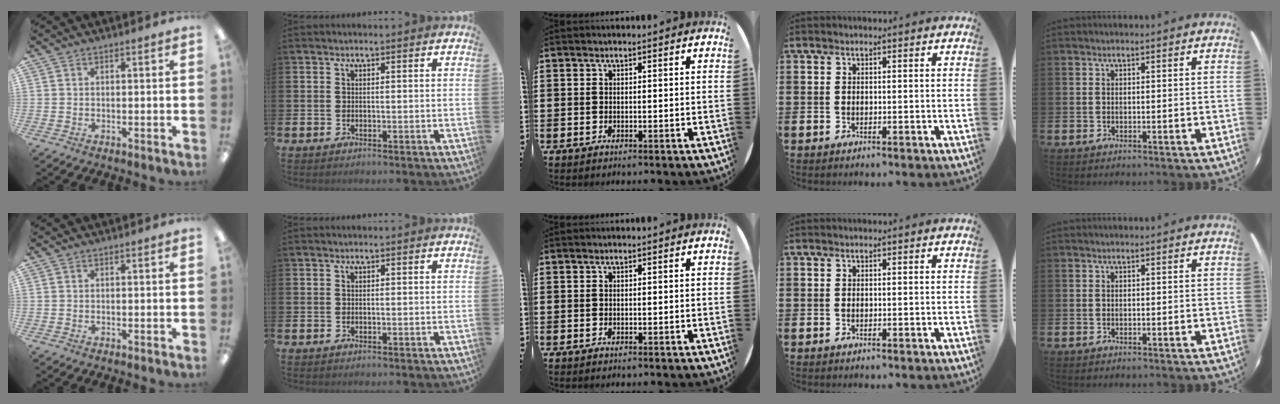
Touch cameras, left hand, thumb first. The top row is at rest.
{}